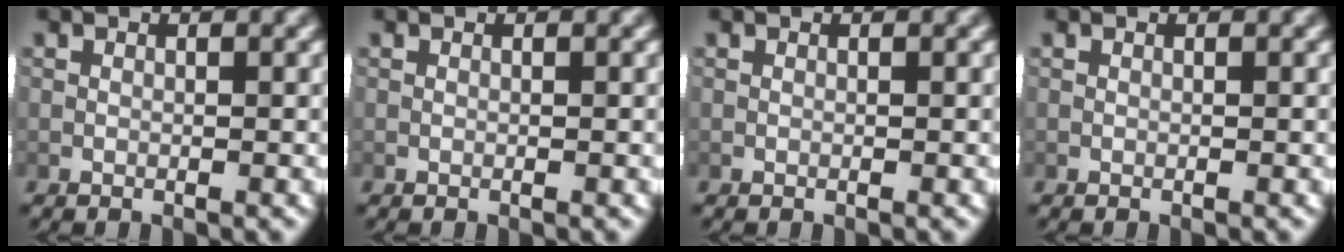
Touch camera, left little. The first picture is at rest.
{"total": 0.0}
{"total": 0.0}
{"total": 0.0}